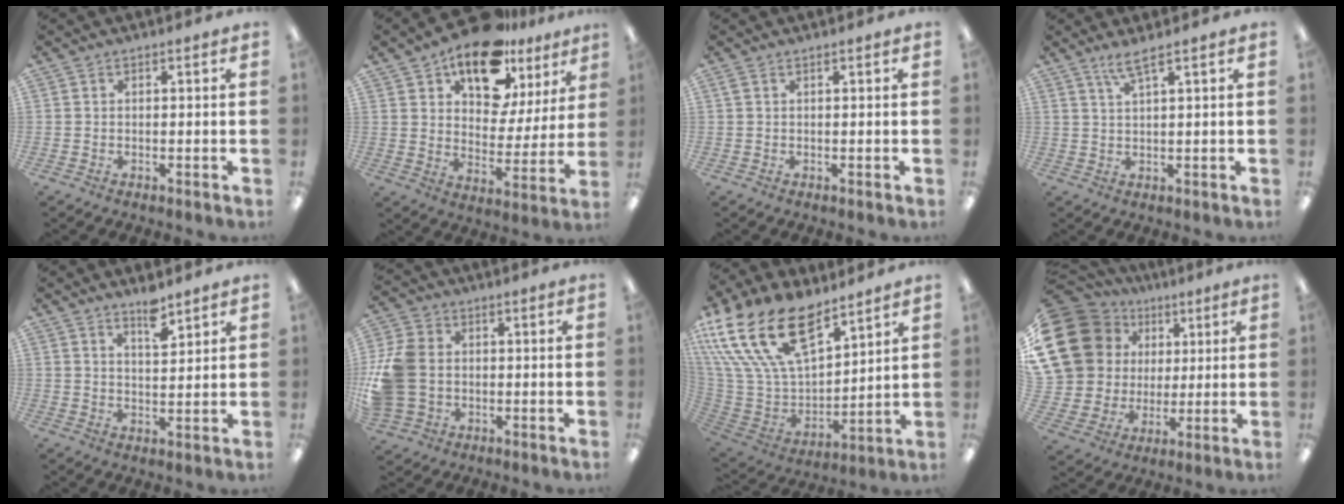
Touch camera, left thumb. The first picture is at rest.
{"total": 17.2, "force": [12.4, 8.6, 8.3], "torque": [-0.135, -0.073, 0.218]}
{"total": 0.8, "force": [0.4, 0.3, 0.6], "torque": [-0.013, 0.002, 0.007]}
{"total": 3.6, "force": [2.8, 0.0, 2.3], "torque": [-0.054, -0.003, 0.049]}
{"total": 5.7, "force": [4.5, 1.9, 3.0], "torque": [-0.036, -0.029, 0.074]}
{"total": 13.4, "force": [0.0, 10.6, 8.1], "torque": [-0.181, 0.021, 0.004]}
{"total": 25.3, "force": [15.5, 13.2, 15.1], "torque": [-0.318, -0.097, 0.279]}
{"total": 20.7, "force": [6.8, 16.9, 9.9], "torque": [-0.213, -0.018, 0.146]}